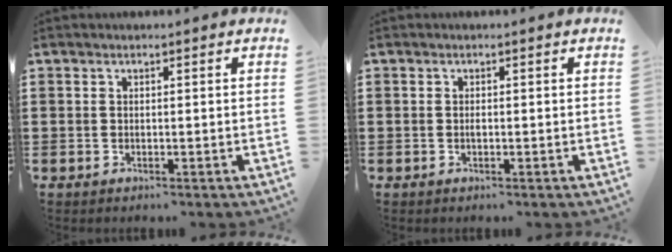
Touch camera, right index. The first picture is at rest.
{"total": 0.7, "force": [-0.1, 0.2, 0.7], "torque": [-0.015, -0.004, -0.001]}